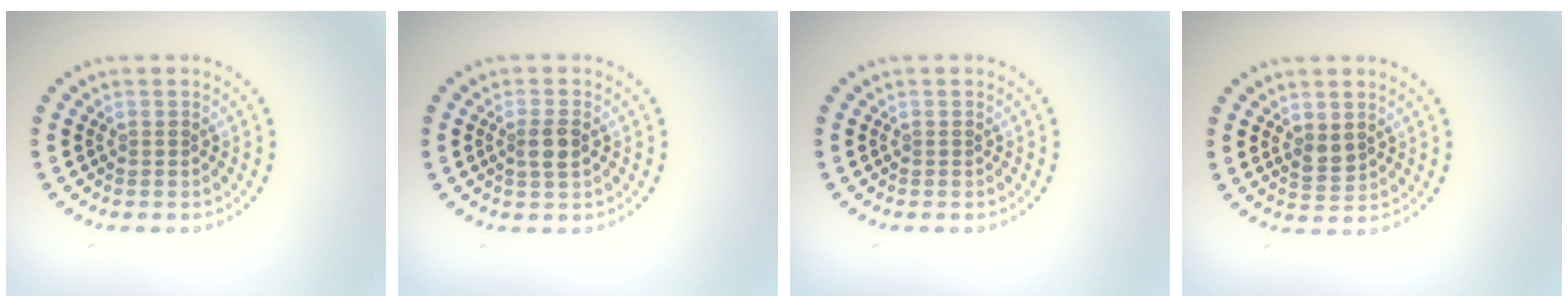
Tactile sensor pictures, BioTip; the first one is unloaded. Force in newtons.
{"total": 1.9, "press": 1.7, "slide": 0.7}
{"total": 0.0}
{"total": 1.7, "press": 1.7, "slide": 0.4}